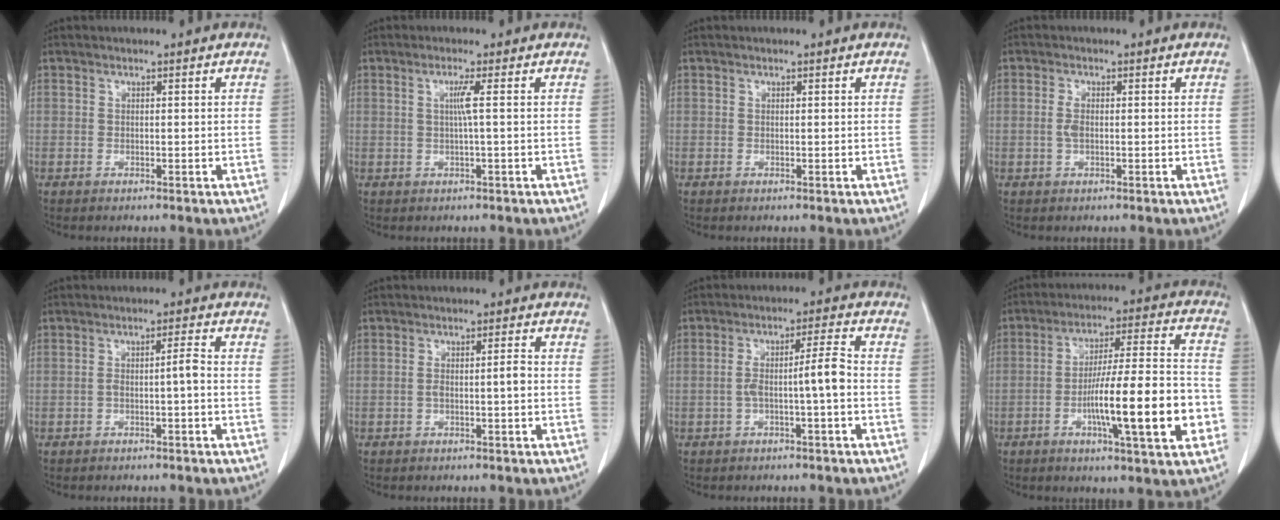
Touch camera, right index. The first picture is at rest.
{"total": 2.2, "force": [0.3, -0.6, 2.1], "torque": [-0.042, 0.000, 0.006]}
{"total": 0.0}
{"total": 1.9, "force": [-0.1, 0.8, 1.8], "torque": [-0.040, 0.001, -0.002]}
{"total": 2.5, "force": [-0.8, 0.0, 2.4], "torque": [-0.040, 0.008, -0.013]}
{"total": 2.6, "force": [-0.6, 0.2, 2.5], "torque": [-0.046, 0.006, -0.008]}
{"total": 5.5, "force": [-1.3, -0.1, 5.3], "torque": [-0.096, 0.022, -0.018]}
{"total": 16.8, "force": [-4.8, 1.5, 16.0], "torque": [-0.260, 0.004, -0.074]}